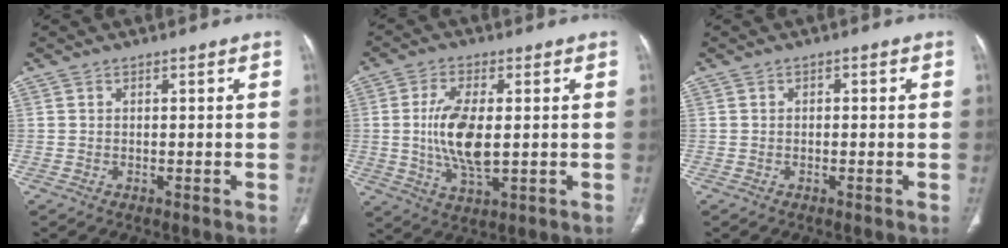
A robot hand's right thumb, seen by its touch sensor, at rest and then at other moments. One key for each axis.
{"total": 10.7, "fx": 0.2, "fy": 4.6, "fz": 9.7, "tx": -0.196, "ty": -0.011, "tz": 0.008}
{"total": 0.9, "fx": 0.0, "fy": 0.7, "fz": 0.6, "tx": -0.003, "ty": 0.003, "tz": -0.005}